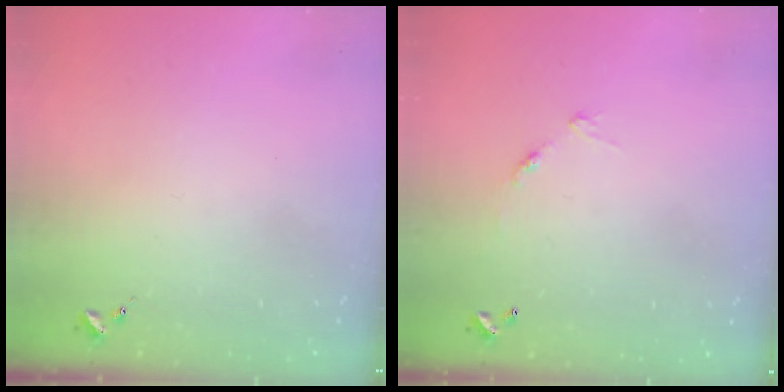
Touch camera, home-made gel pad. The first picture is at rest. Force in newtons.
{"total": 7.0, "press": 7.0, "slide": 0.5}